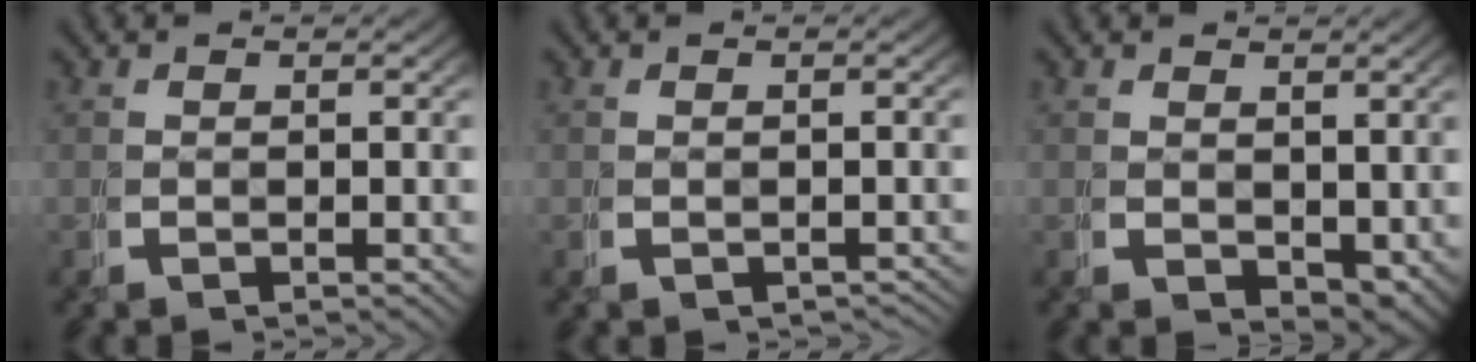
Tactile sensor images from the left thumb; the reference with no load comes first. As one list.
[{"total": 1.2, "force": [-1.1, 0.5, 0.2], "torque": [-0.004, -0.001, -0.010]}, {"total": 1.9, "force": [0.8, 1.3, 1.1], "torque": [-0.003, -0.009, 0.023]}]